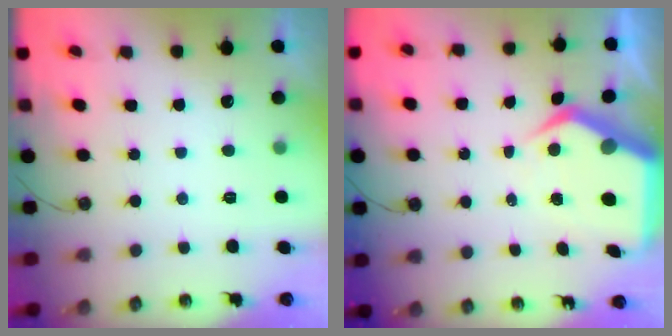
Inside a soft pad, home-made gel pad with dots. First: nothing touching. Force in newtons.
{"total": 8.4, "press": 8.3, "slide": 1.1}